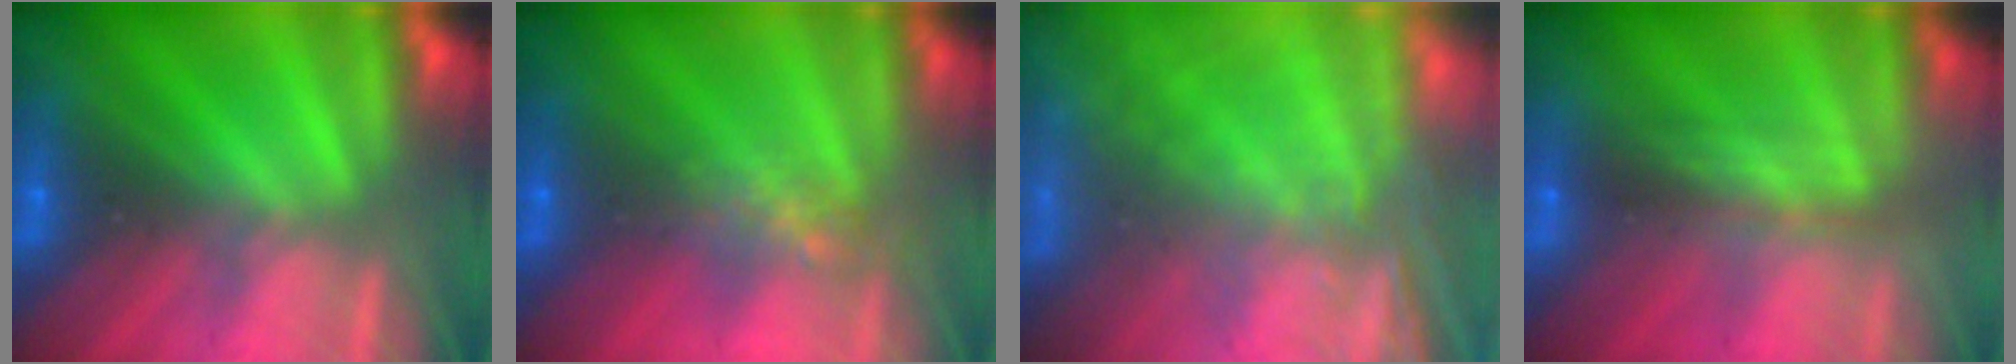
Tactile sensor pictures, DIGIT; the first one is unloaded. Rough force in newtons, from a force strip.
{"total": 4.7}
{"total": 6.1}
{"total": 2.4}